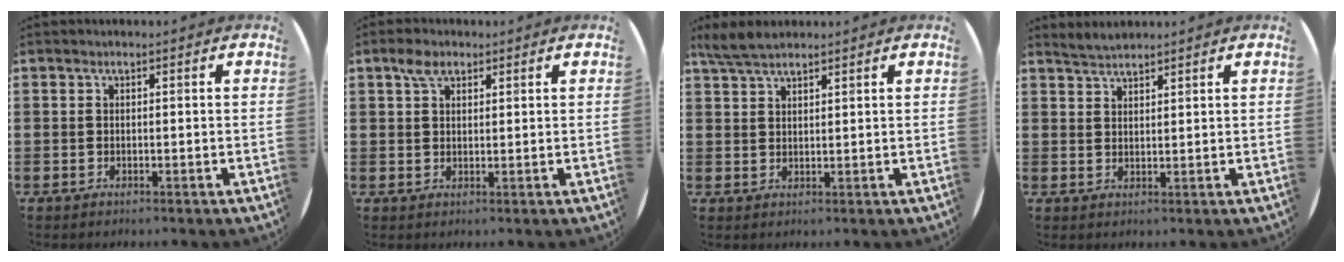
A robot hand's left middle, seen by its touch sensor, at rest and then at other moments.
{"total": 3.0, "force": [2.0, 1.6, 1.5], "torque": [-0.023, 0.005, 0.035]}
{"total": 3.8, "force": [3.3, 0.8, 1.7], "torque": [-0.039, 0.002, 0.062]}
{"total": 2.2, "force": [2.2, 0.1, 0.1], "torque": [-0.005, 0.003, 0.042]}